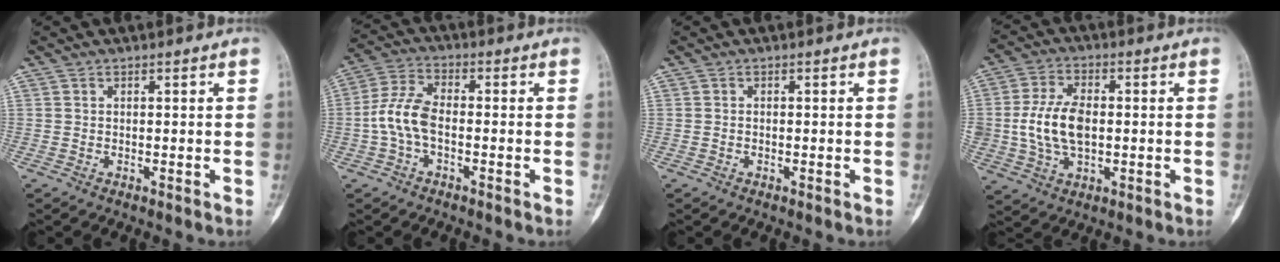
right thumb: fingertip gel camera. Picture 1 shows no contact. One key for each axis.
{"total": 7.6, "fx": -1.5, "fy": 4.1, "fz": 6.2, "tx": -0.139, "ty": 0.025, "tz": -0.037}
{"total": 0.0}
{"total": 10.7, "fx": -0.3, "fy": 6.4, "fz": 8.6, "tx": -0.168, "ty": 0.008, "tz": -0.002}